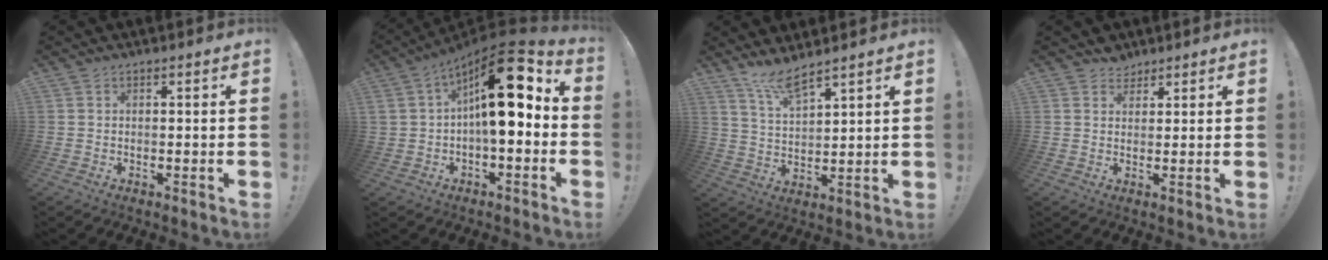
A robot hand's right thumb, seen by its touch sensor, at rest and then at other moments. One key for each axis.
{"total": 18.7, "fx": 4.3, "fy": 8.6, "fz": 16.0, "tx": -0.242, "ty": -0.010, "tz": 0.072}
{"total": 8.1, "fx": 6.8, "fy": 1.4, "fz": 4.2, "tx": -0.082, "ty": -0.038, "tz": 0.123}
{"total": 3.3, "fx": 2.6, "fy": 2.1, "fz": 0.1, "tx": 0.004, "ty": -0.015, "tz": 0.048}